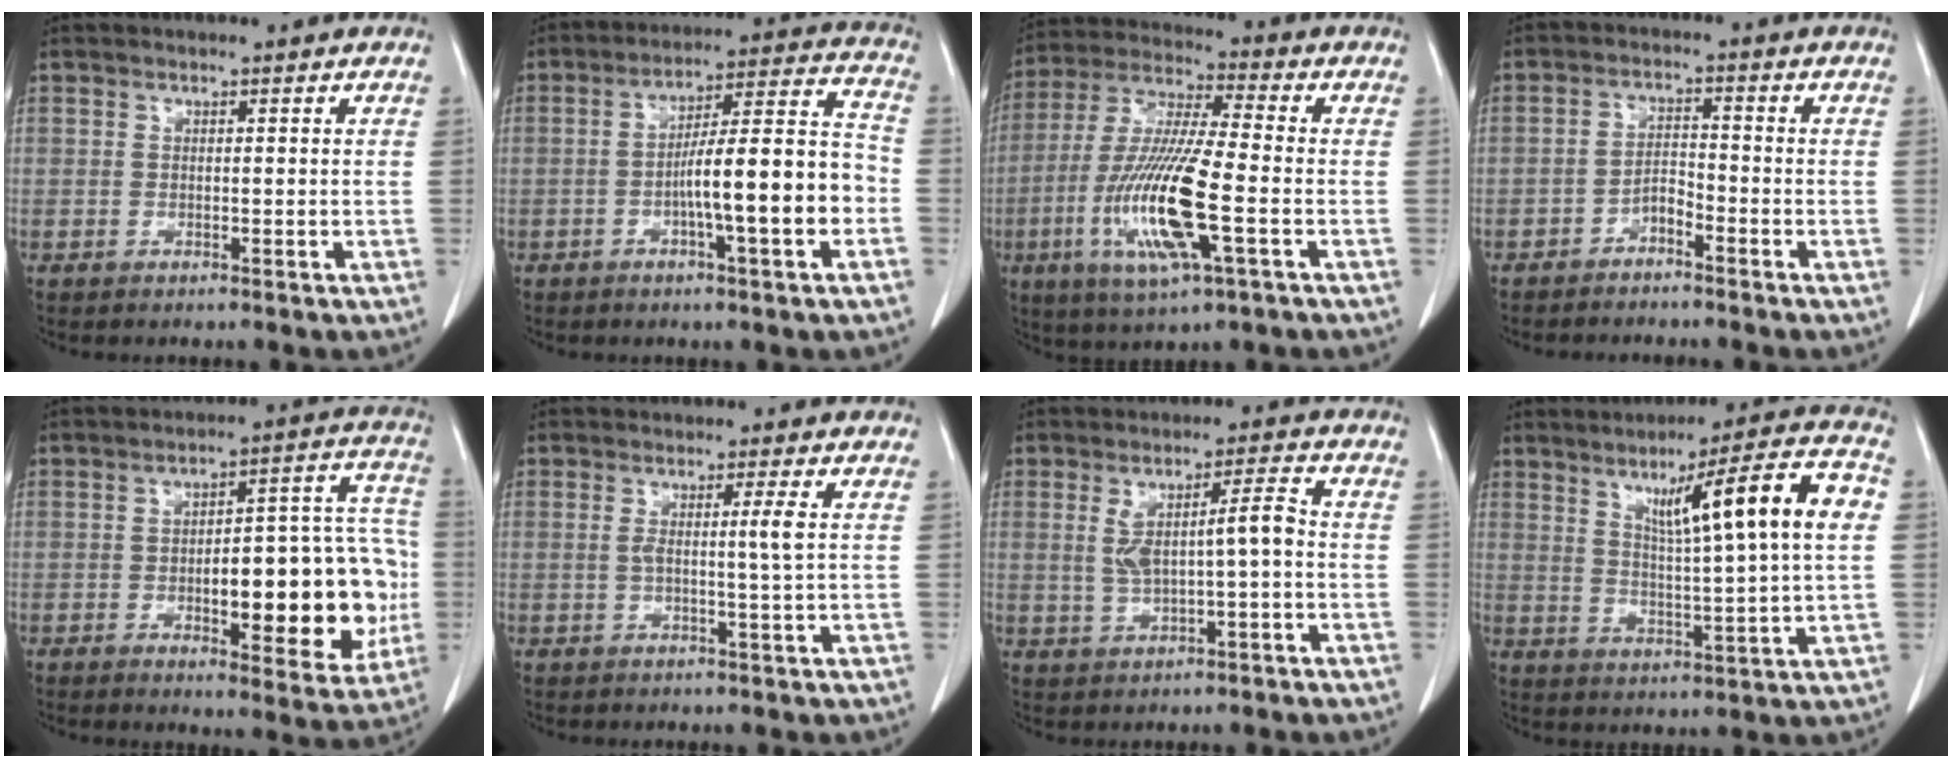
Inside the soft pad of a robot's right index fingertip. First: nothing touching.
{"total": 13.4, "force": [-3.5, 1.0, 12.9], "torque": [-0.201, 0.021, -0.055]}
{"total": 15.9, "force": [-4.3, 1.6, 15.3], "torque": [-0.316, -0.016, -0.081]}
{"total": 2.8, "force": [-2.2, 0.7, 1.5], "torque": [-0.025, 0.006, -0.043]}
{"total": 18.4, "force": [-3.1, 6.0, 17.1], "torque": [-0.188, 0.038, -0.026]}
{"total": 3.0, "force": [0.3, -0.9, 2.8], "torque": [-0.050, -0.005, 0.006]}
{"total": 6.4, "force": [0.0, 0.8, 6.3], "torque": [-0.114, 0.017, 0.007]}
{"total": 14.8, "force": [3.9, -0.2, 14.2], "torque": [-0.215, 0.014, 0.059]}